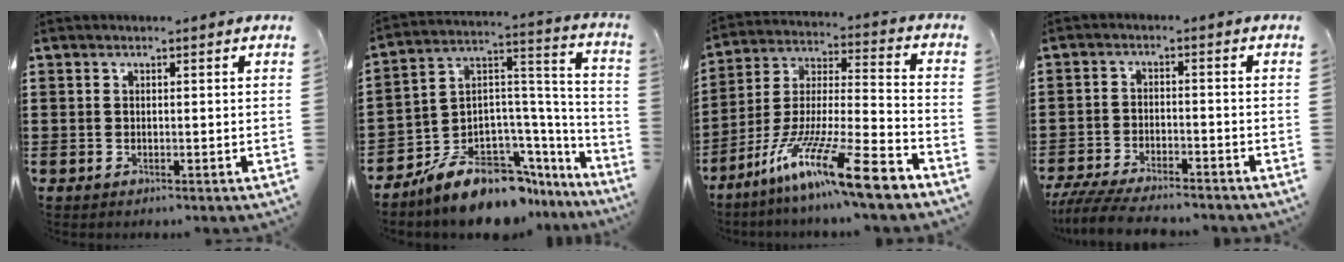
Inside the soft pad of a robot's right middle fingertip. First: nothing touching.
{"total": 11.9, "force": [-9.5, 5.0, 5.2], "torque": [-0.096, 0.024, -0.170]}
{"total": 14.7, "force": [-10.9, 0.3, 9.8], "torque": [-0.177, 0.008, -0.203]}
{"total": 5.4, "force": [-5.0, 0.6, 1.8], "torque": [-0.047, -0.009, -0.102]}